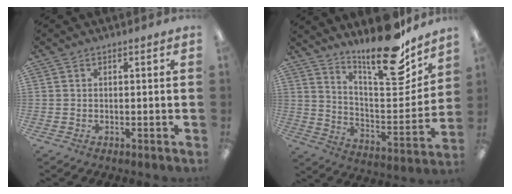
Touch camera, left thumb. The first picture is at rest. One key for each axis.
{"total": 21.1, "fx": 16.6, "fy": 5.5, "fz": 11.8, "tx": -0.170, "ty": -0.126, "tz": 0.273}